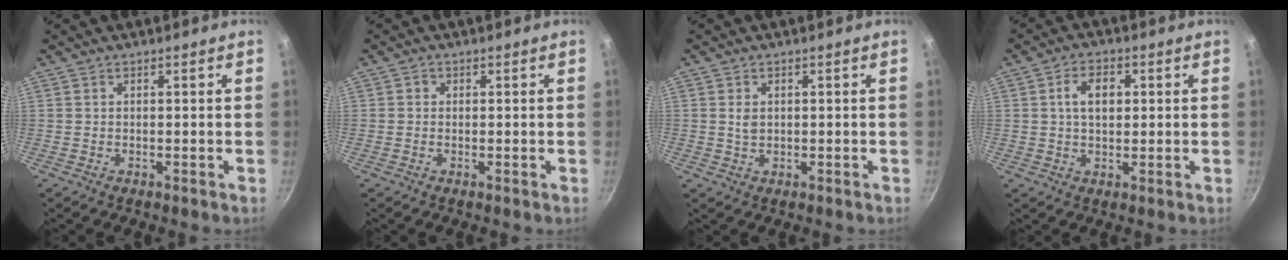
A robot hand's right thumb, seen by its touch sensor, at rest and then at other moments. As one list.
[{"total": 1.1, "force": [0.2, 1.0, 0.3], "torque": [0.003, 0.003, 0.000]}, {"total": 1.9, "force": [0.3, 1.5, 1.1], "torque": [-0.014, -0.003, 0.009]}, {"total": 6.0, "force": [1.2, 3.7, 4.5], "torque": [-0.068, 0.005, 0.019]}]